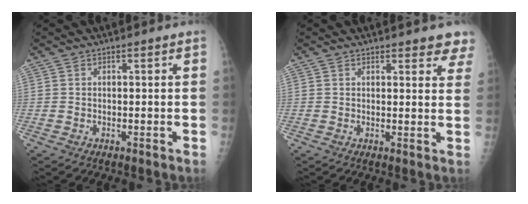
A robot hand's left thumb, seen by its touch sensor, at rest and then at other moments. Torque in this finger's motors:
{"motor_torque": [0.89, 0.48, -0.01, -0.08, 0.00]}